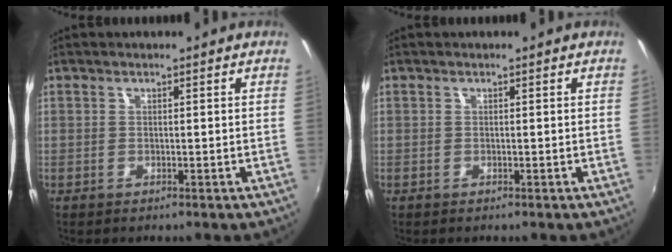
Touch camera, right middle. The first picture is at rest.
{"total": 0.0}